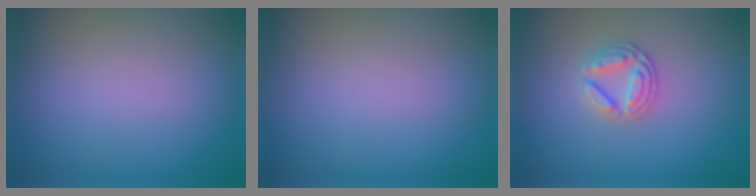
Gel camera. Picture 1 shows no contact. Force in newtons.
{"total": 0.0}
{"total": 2.6, "press": 2.5, "slide": 0.6}